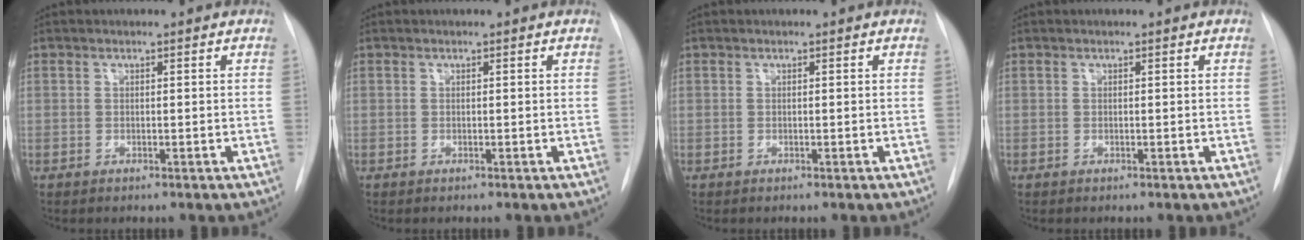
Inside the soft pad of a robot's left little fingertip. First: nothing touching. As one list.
[{"total": 0.0}, {"total": 0.0}, {"total": 0.0}]